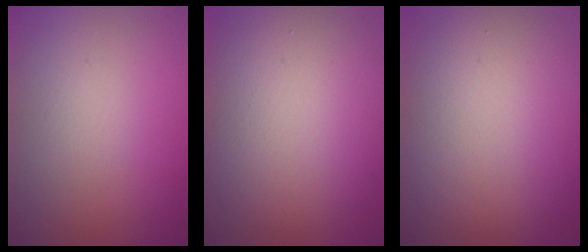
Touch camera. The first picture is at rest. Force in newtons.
{"total": 10.4, "press": 10.3, "slide": 1.1}
{"total": 10.7, "press": 10.7, "slide": 1.1}